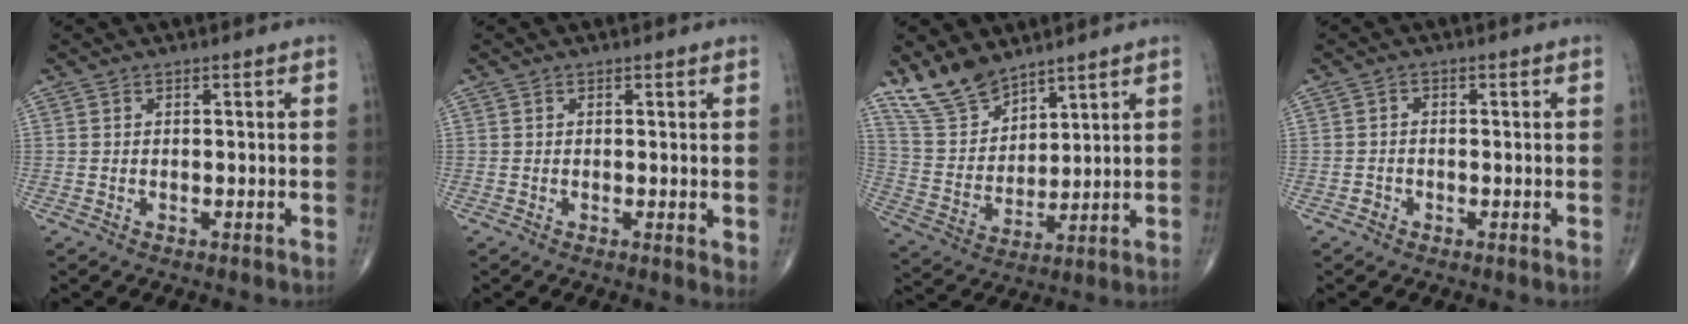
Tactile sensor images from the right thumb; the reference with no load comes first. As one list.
[{"total": 1.8, "force": [0.4, 0.7, 1.6], "torque": [-0.024, -0.009, 0.003]}, {"total": 10.9, "force": [8.9, 4.9, 4.0], "torque": [-0.068, -0.044, 0.188]}, {"total": 1.3, "force": [-0.7, 1.1, 0.3], "torque": [0.003, 0.004, -0.018]}]